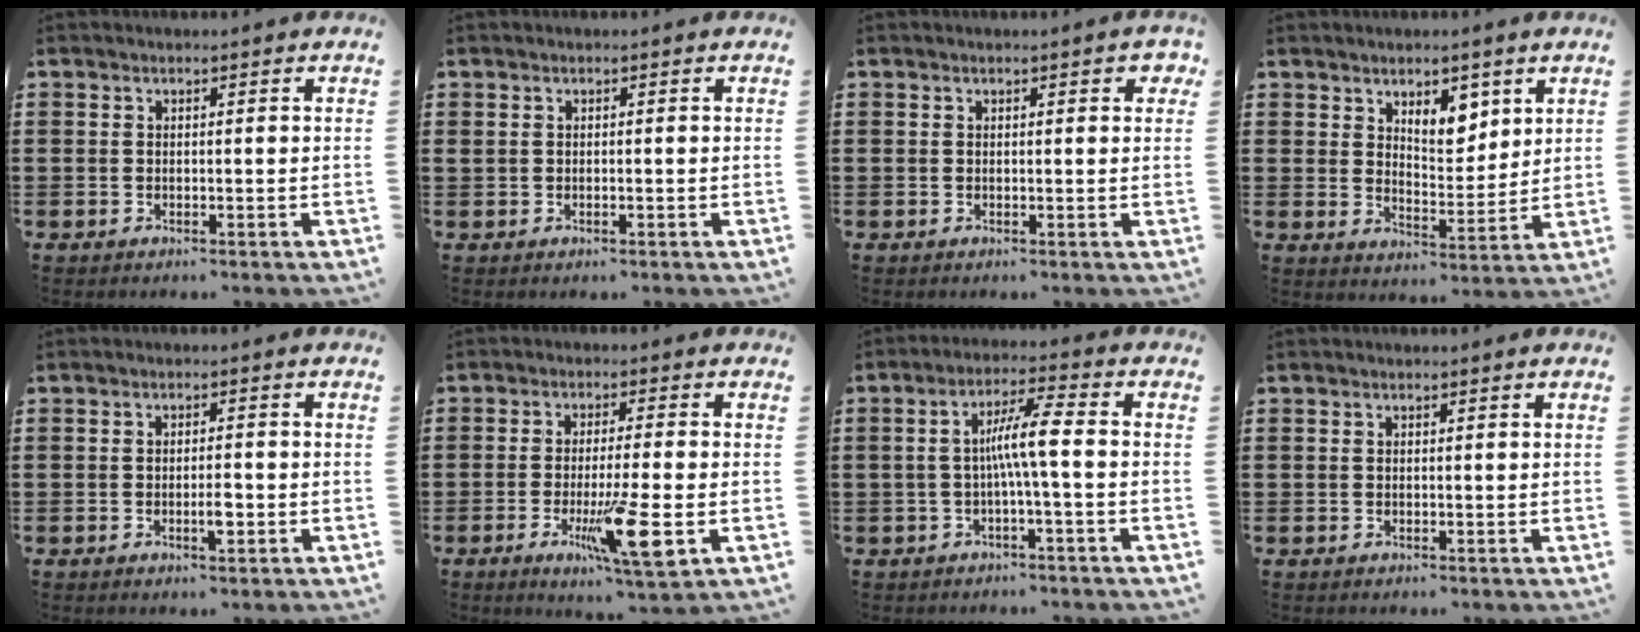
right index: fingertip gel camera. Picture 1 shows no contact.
{"total": 0.5, "force": [0.1, 0.1, 0.5], "torque": [-0.010, -0.001, 0.001]}
{"total": 0.8, "force": [0.3, 0.5, 0.6], "torque": [-0.003, 0.004, 0.003]}
{"total": 5.8, "force": [3.9, 2.9, 3.2], "torque": [-0.049, -0.013, 0.067]}
{"total": 2.7, "force": [-0.8, 0.8, 2.5], "torque": [-0.044, 0.000, -0.014]}
{"total": 10.7, "force": [-3.3, 1.2, 10.1], "torque": [-0.188, -0.017, -0.056]}
{"total": 6.9, "force": [-0.4, 0.6, 6.9], "torque": [-0.128, 0.006, -0.016]}
{"total": 0.0}